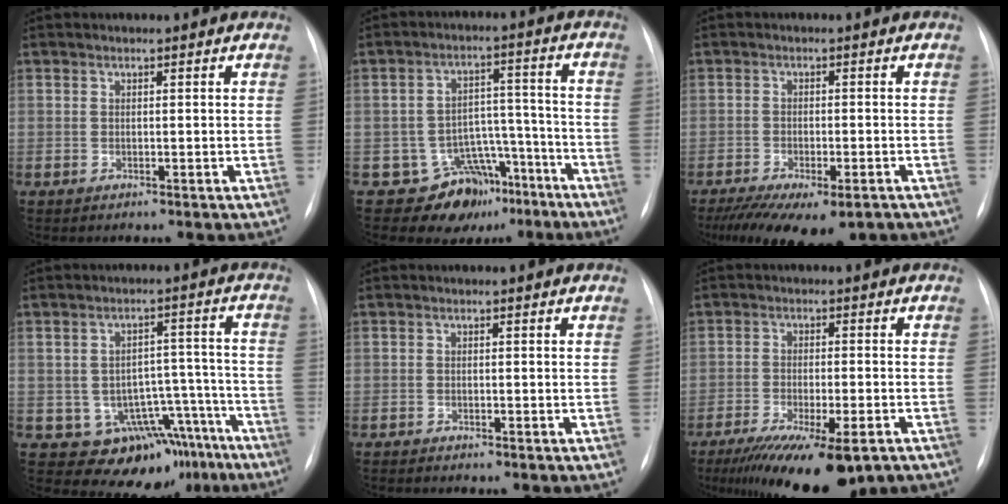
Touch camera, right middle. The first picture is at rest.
{"total": 8.7, "force": [-5.9, 6.2, 1.6], "torque": [-0.001, 0.056, -0.081]}
{"total": 13.1, "force": [-9.1, 4.8, 8.3], "torque": [-0.152, -0.022, -0.132]}
{"total": 12.6, "force": [-8.9, 8.5, 2.7], "torque": [-0.003, 0.063, -0.102]}
{"total": 2.2, "force": [-1.9, 0.2, 0.9], "torque": [-0.014, -0.004, -0.025]}
{"total": 15.5, "force": [-10.7, 3.6, 10.6], "torque": [-0.157, -0.030, -0.162]}